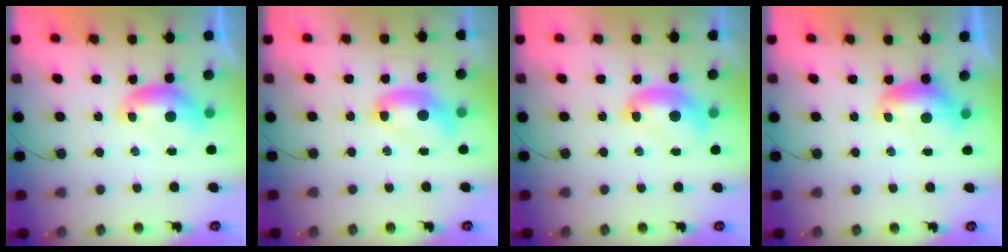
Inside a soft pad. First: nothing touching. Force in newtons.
{"total": 2.5, "press": 2.5, "slide": 0.1}
{"total": 1.9, "press": 1.9, "slide": 0.0}
{"total": 0.7, "press": 0.7, "slide": 0.1}